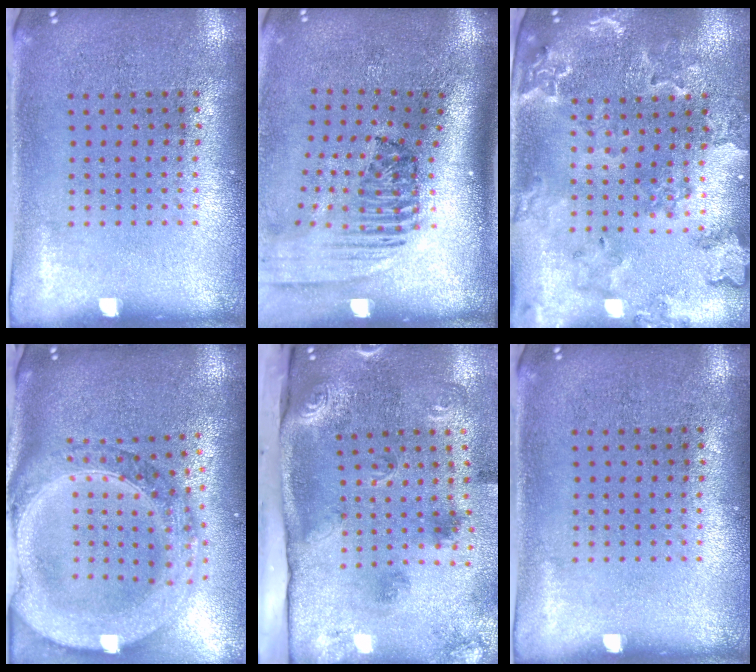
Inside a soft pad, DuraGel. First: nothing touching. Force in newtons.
{"total": 2.3, "press": 1.6, "slide": 1.7}
{"total": 1.7, "press": 1.7, "slide": 0.3}
{"total": 3.6, "press": 2.9, "slide": 2.1}
{"total": 3.2, "press": 2.1, "slide": 2.5}
{"total": 0.0}